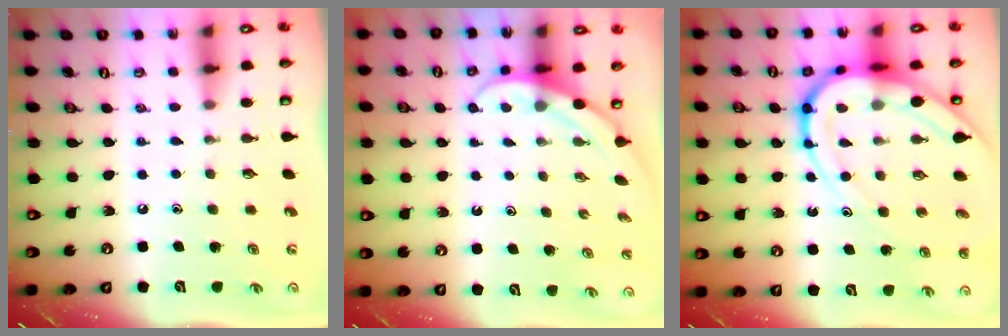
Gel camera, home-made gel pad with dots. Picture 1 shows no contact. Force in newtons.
{"total": 4.8, "press": 4.8, "slide": 0.3}
{"total": 16.8, "press": 16.7, "slide": 1.9}